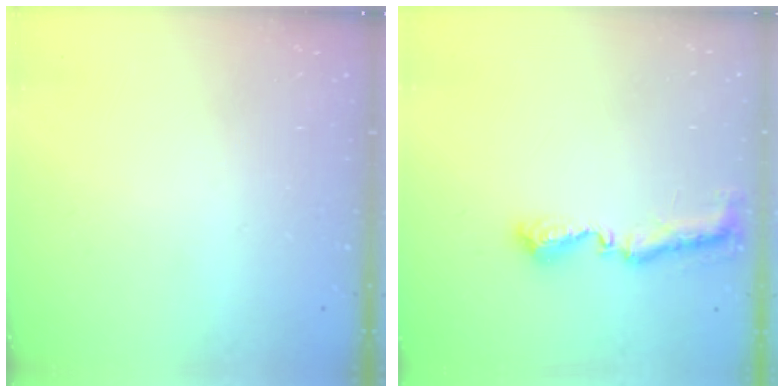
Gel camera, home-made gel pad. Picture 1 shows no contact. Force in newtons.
{"total": 8.1, "press": 8.1, "slide": 0.5}